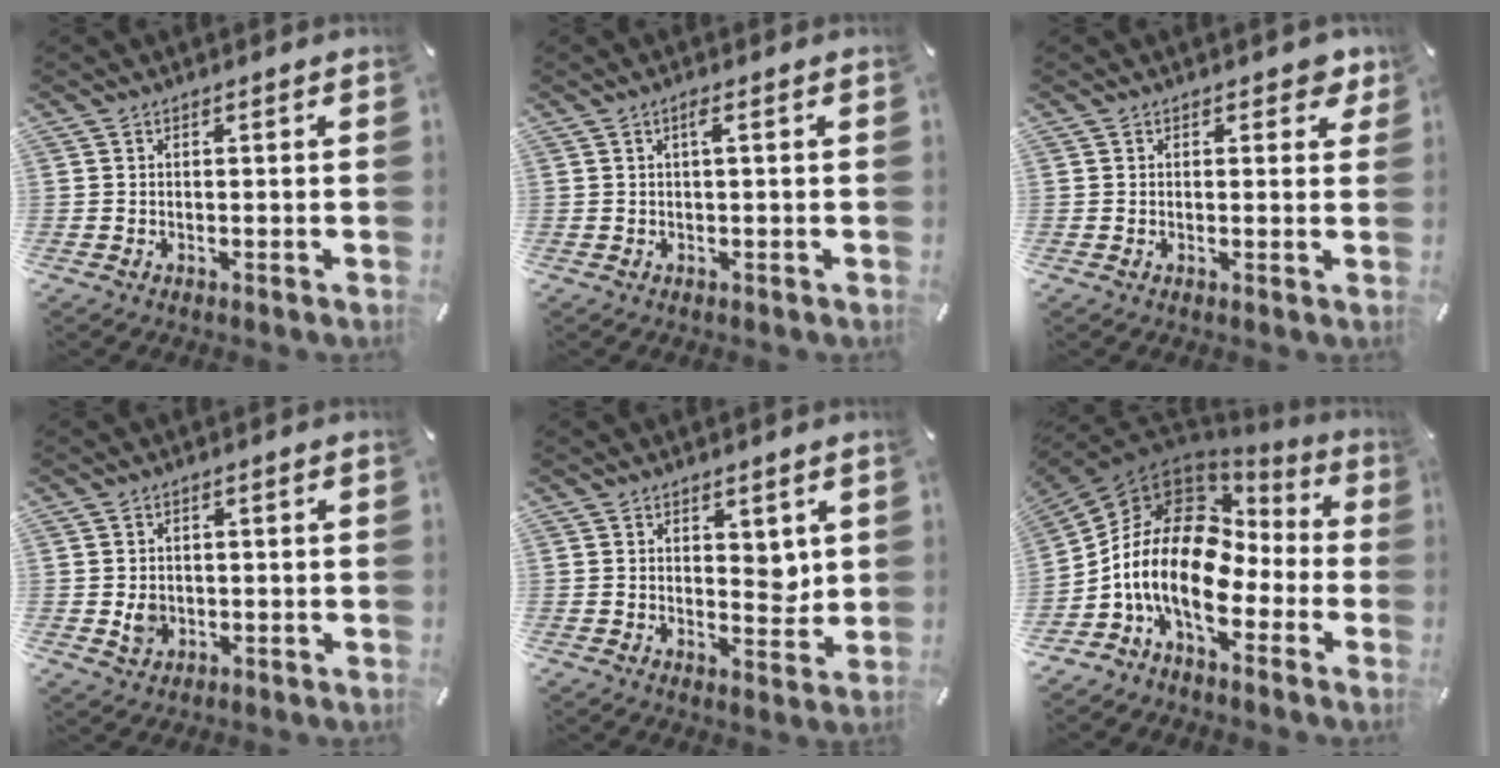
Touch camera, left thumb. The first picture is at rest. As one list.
[{"total": 1.8, "force": [0.3, 0.2, 1.8], "torque": [-0.037, 0.001, 0.004]}, {"total": 3.0, "force": [1.6, 1.7, 1.9], "torque": [-0.010, -0.005, 0.020]}, {"total": 3.5, "force": [-0.4, 2.9, 1.9], "torque": [-0.032, 0.000, -0.009]}, {"total": 4.6, "force": [2.1, 3.0, 2.9], "torque": [-0.023, -0.017, 0.031]}, {"total": 17.1, "force": [-3.2, 10.8, 12.9], "torque": [-0.288, -0.004, -0.063]}]